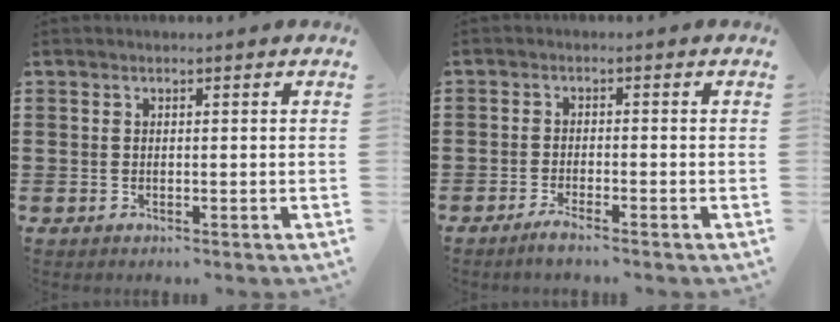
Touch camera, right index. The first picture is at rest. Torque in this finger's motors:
{"motor_torque": [0.72, -0.51, -0.04, 0.00]}